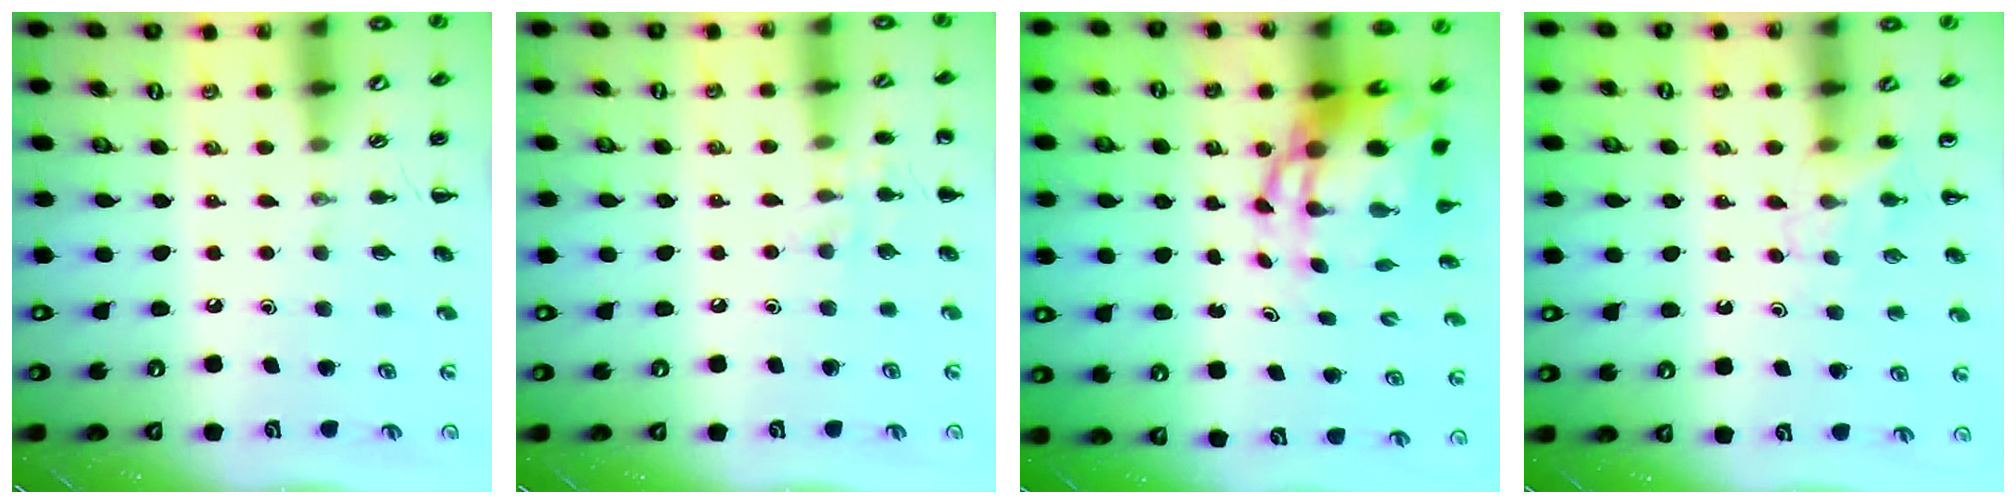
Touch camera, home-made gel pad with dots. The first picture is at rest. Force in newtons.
{"total": 7.2, "press": 6.9, "slide": 2.1}
{"total": 8.3, "press": 8.0, "slide": 2.3}
{"total": 3.8, "press": 3.6, "slide": 1.3}